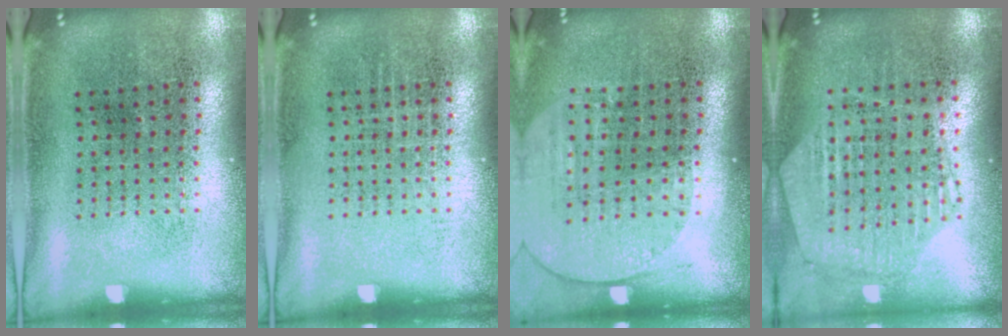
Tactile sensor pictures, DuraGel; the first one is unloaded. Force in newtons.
{"total": 0.0}
{"total": 1.6, "press": 1.4, "slide": 0.7}
{"total": 1.1, "press": 1.1, "slide": 0.3}